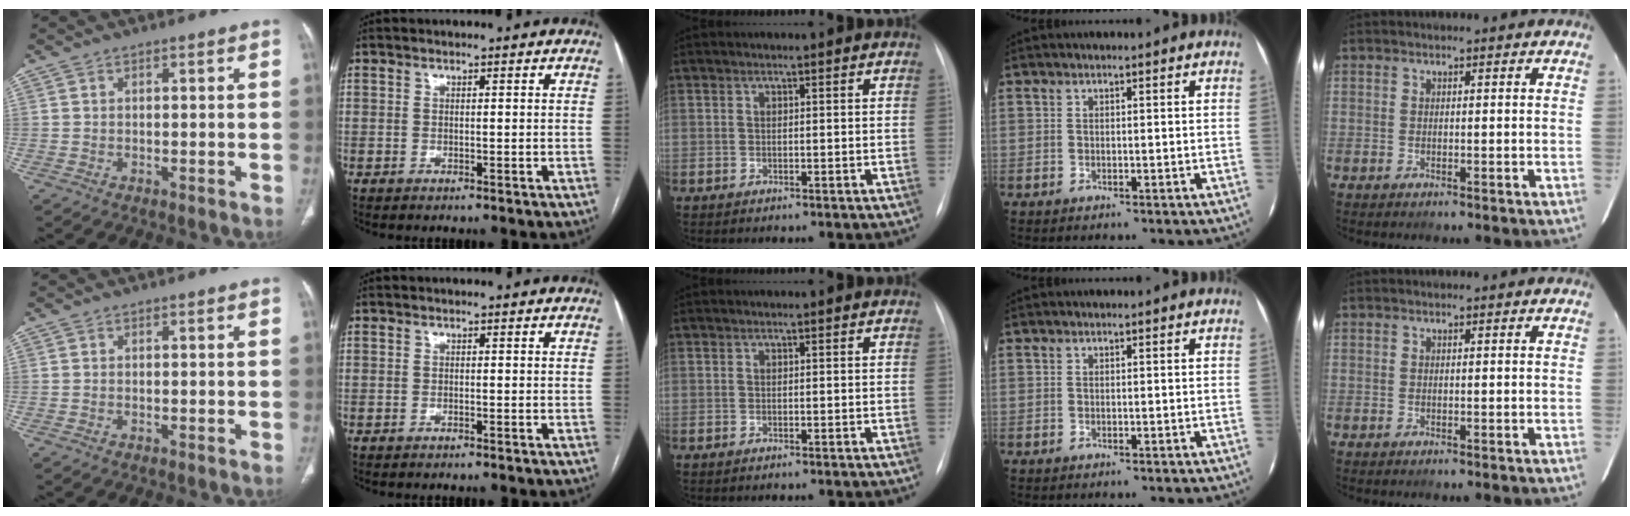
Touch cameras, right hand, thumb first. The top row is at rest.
{}